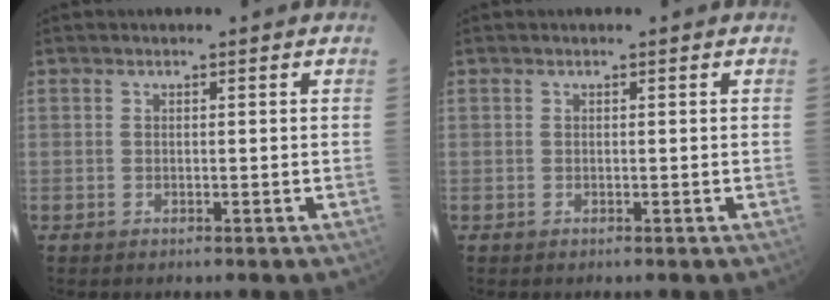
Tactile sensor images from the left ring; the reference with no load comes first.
{"total": 0.0}